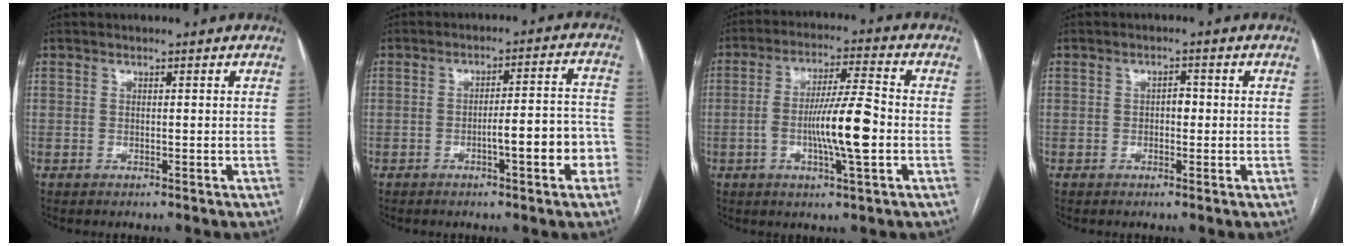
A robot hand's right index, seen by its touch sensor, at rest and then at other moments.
{"total": 8.5, "force": [-3.2, 1.4, 7.8], "torque": [-0.093, 0.028, -0.040]}
{"total": 10.6, "force": [-2.1, 0.8, 10.4], "torque": [-0.185, 0.002, -0.040]}
{"total": 1.8, "force": [-0.2, 1.0, 1.5], "torque": [-0.017, 0.006, -0.004]}